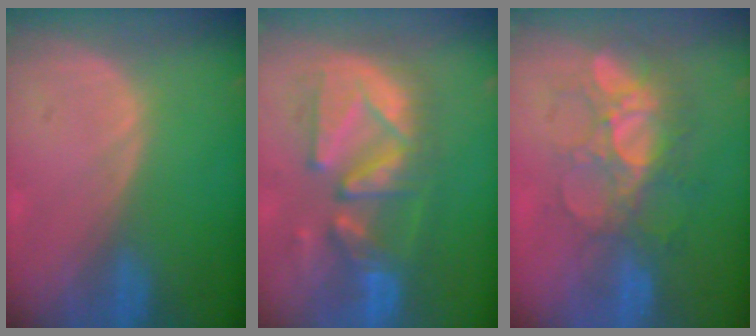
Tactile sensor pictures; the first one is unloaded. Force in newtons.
{"total": 11.4, "press": 10.8, "slide": 3.7}
{"total": 8.7, "press": 7.8, "slide": 3.7}